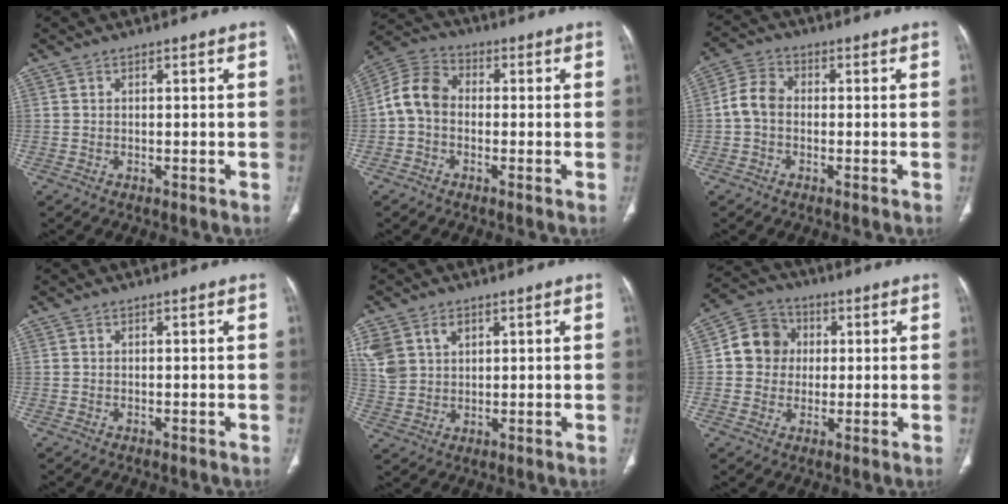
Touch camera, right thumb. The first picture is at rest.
{"total": 8.0, "force": [-0.7, 6.0, 5.2], "torque": [-0.089, 0.024, -0.029]}
{"total": 5.6, "force": [-0.6, 4.2, 3.6], "torque": [-0.064, 0.017, -0.023]}
{"total": 0.0}
{"total": 9.4, "force": [4.2, 6.8, 4.9], "torque": [-0.100, -0.001, 0.097]}
{"total": 8.8, "force": [0.9, 8.1, 3.3], "torque": [-0.030, 0.012, 0.005]}